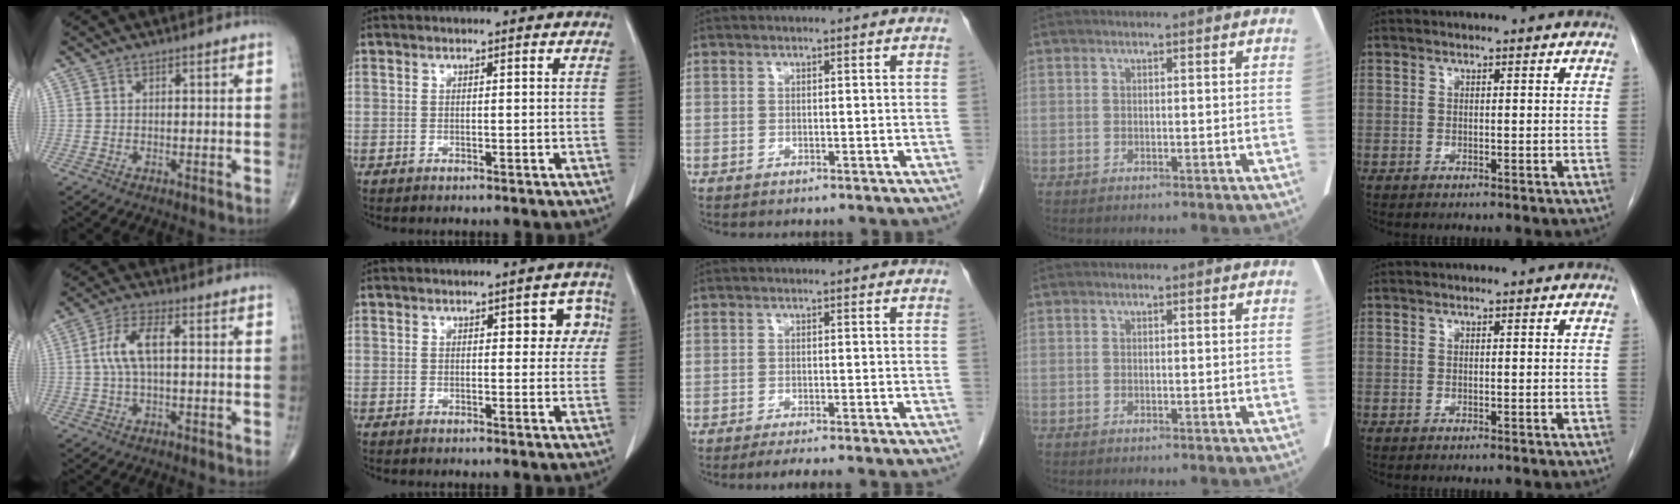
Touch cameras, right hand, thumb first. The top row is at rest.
{"thumb": {"total": 7.2, "force": [0.8, 2.9, 6.5], "torque": [-0.141, 0.018, 0.011]}, "index": {"total": 4.8, "force": [1.6, 2.6, 3.8], "torque": [-0.025, 0.016, 0.015]}, "middle": {"total": 6.5, "force": [-5.6, -0.3, 3.3], "torque": [-0.028, -0.007, -0.078]}}